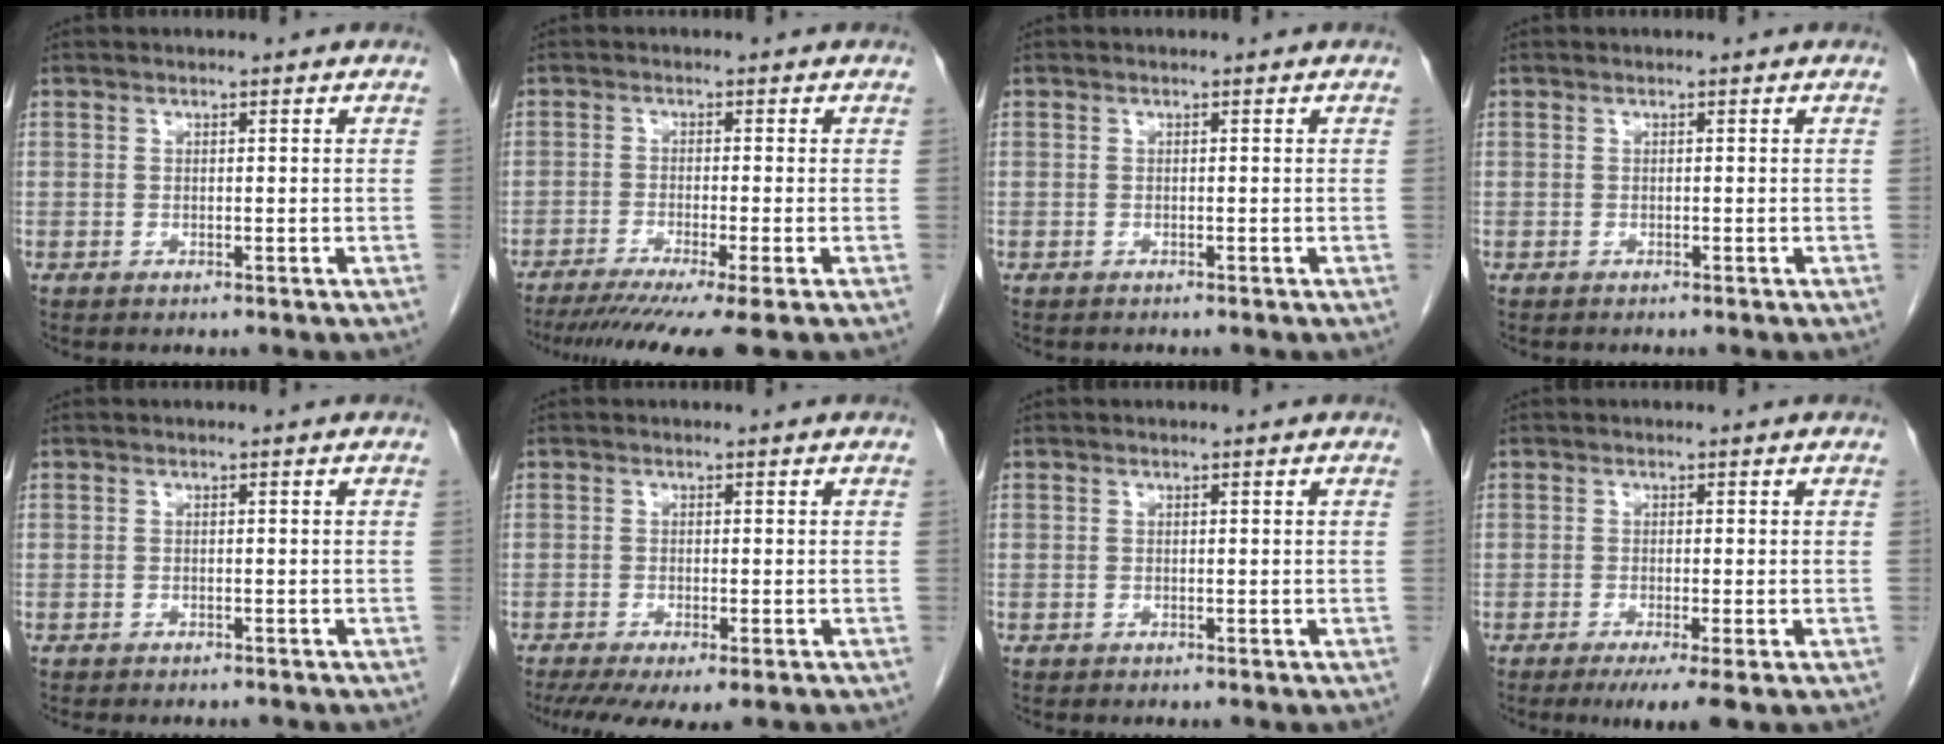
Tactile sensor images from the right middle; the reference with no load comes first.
{"total": 10.4, "force": [-8.1, -0.8, 6.5], "torque": [-0.085, -0.027, -0.124]}
{"total": 2.2, "force": [-2.0, 0.3, -0.7], "torque": [0.013, -0.009, -0.031]}
{"total": 0.0}
{"total": 5.0, "force": [-4.4, 1.4, 1.8], "torque": [-0.019, -0.003, -0.055]}
{"total": 9.8, "force": [-7.5, 2.4, 5.9], "torque": [-0.085, -0.015, -0.110]}
{"total": 0.0}
{"total": 4.2, "force": [-2.5, 0.3, 3.4], "torque": [-0.044, -0.011, -0.037]}